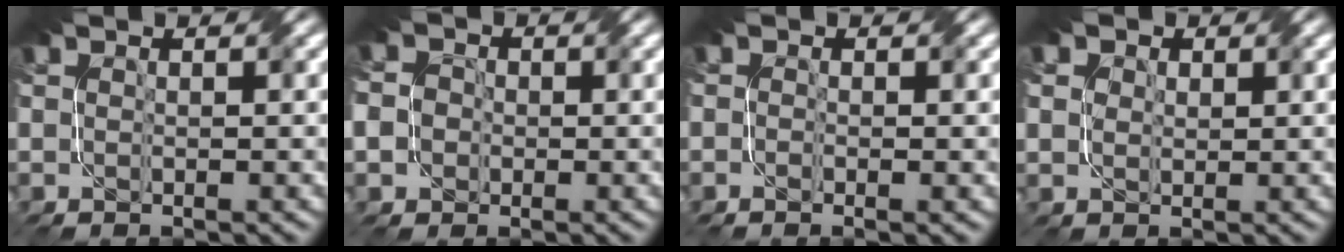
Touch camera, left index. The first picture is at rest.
{"total": 3.1, "force": [-0.5, 3.0, 0.7], "torque": [-0.009, 0.016, -0.019]}
{"total": 1.1, "force": [-0.3, 0.4, 1.0], "torque": [-0.019, -0.003, -0.008]}
{"total": 2.6, "force": [1.7, 2.0, 0.3], "torque": [-0.009, 0.014, 0.022]}